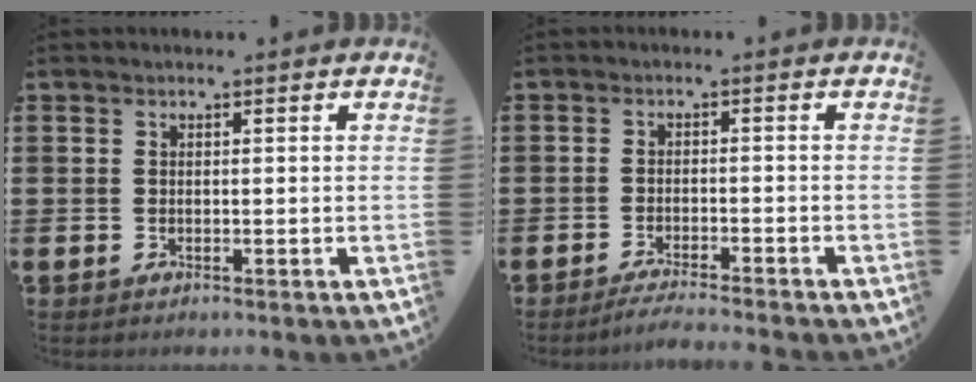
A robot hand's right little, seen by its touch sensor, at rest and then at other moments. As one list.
[{"total": 1.9, "force": [-1.8, -0.2, 0.7], "torque": [-0.011, 0.004, -0.034]}]